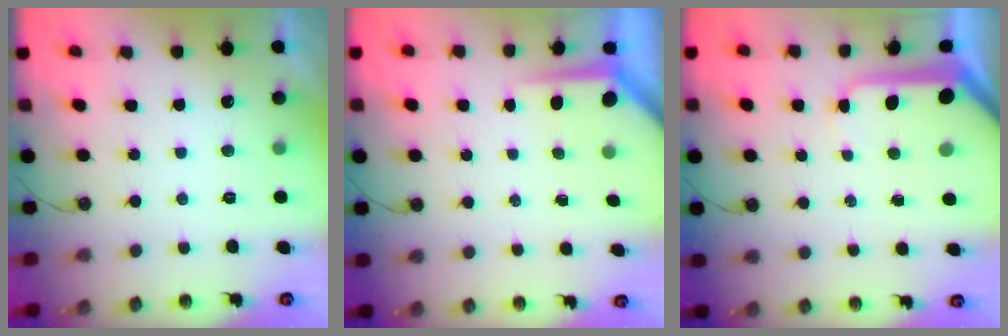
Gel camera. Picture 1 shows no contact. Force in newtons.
{"total": 4.0, "press": 3.9, "slide": 0.3}
{"total": 9.5, "press": 9.4, "slide": 0.9}